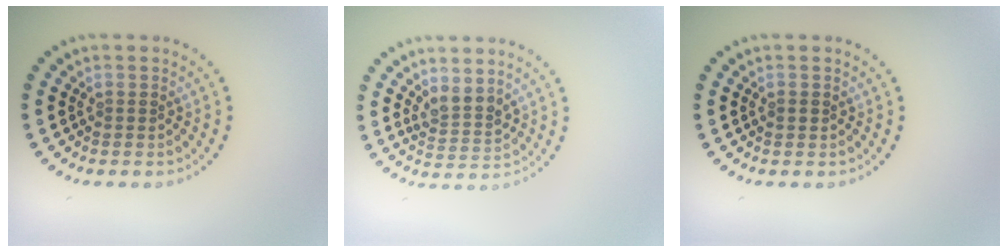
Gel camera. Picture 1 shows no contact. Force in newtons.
{"total": 2.2, "press": 1.8, "slide": 1.4}
{"total": 0.8, "press": 0.8, "slide": 0.1}